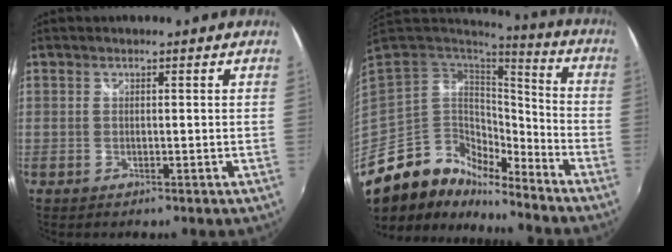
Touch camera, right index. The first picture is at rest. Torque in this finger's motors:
{"motor_torque": [1.10, -1.04, 0.50, 0.07]}